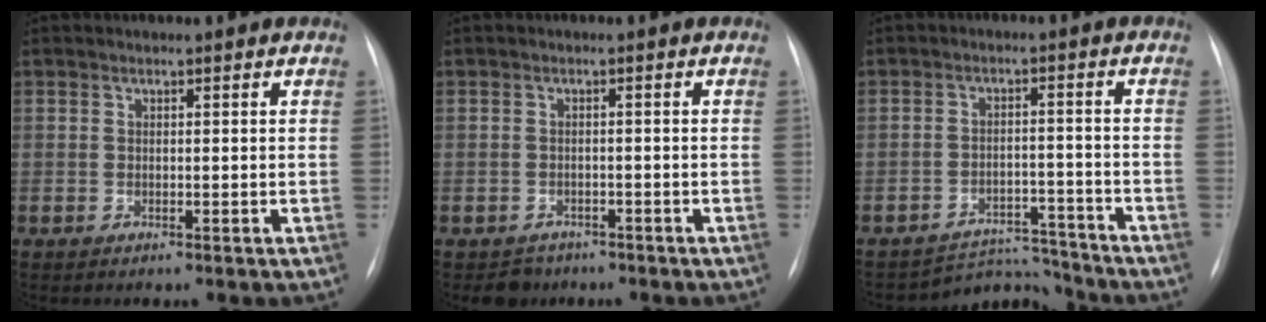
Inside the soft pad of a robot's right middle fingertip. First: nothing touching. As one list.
[{"total": 2.7, "force": [-1.9, 1.8, -0.1], "torque": [-0.003, 0.005, -0.026]}, {"total": 6.5, "force": [-6.2, 0.6, -1.7], "torque": [0.031, 0.022, -0.094]}]